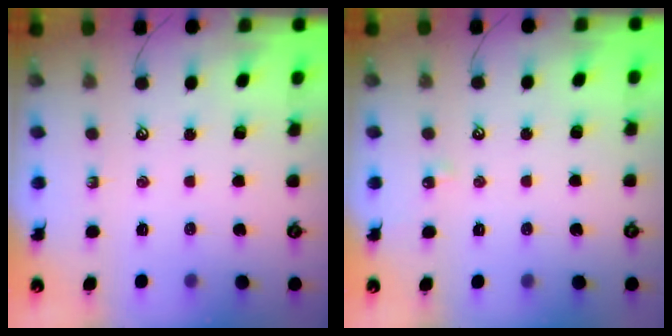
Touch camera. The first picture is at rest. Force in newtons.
{"total": 2.9, "press": 2.9, "slide": 0.4}